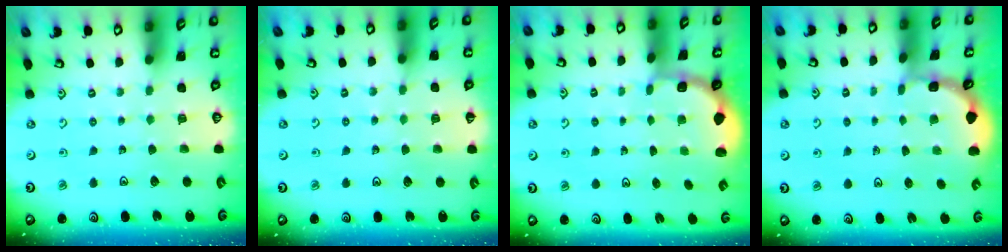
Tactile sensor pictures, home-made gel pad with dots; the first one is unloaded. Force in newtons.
{"total": 3.0, "press": 2.9, "slide": 0.6}
{"total": 1.8, "press": 1.7, "slide": 0.7}
{"total": 1.7, "press": 1.7, "slide": 0.1}